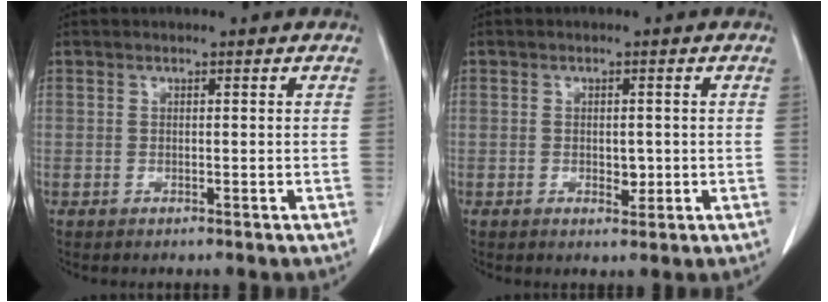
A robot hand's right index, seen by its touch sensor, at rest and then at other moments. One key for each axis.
{"total": 2.0, "fx": -0.2, "fy": 1.2, "fz": 1.6, "tx": -0.021, "ty": -0.001, "tz": 0.000}